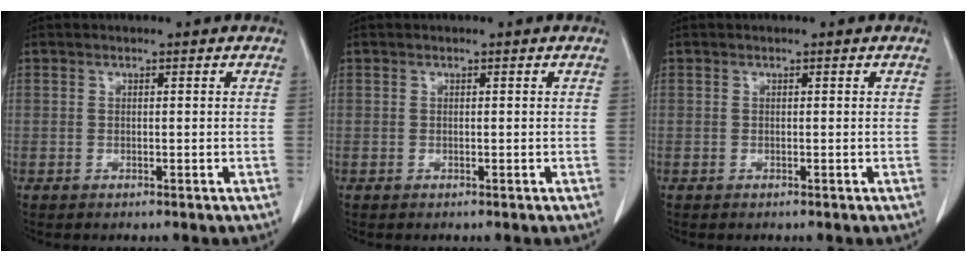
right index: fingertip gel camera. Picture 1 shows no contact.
{"total": 0.0}
{"total": 0.0}